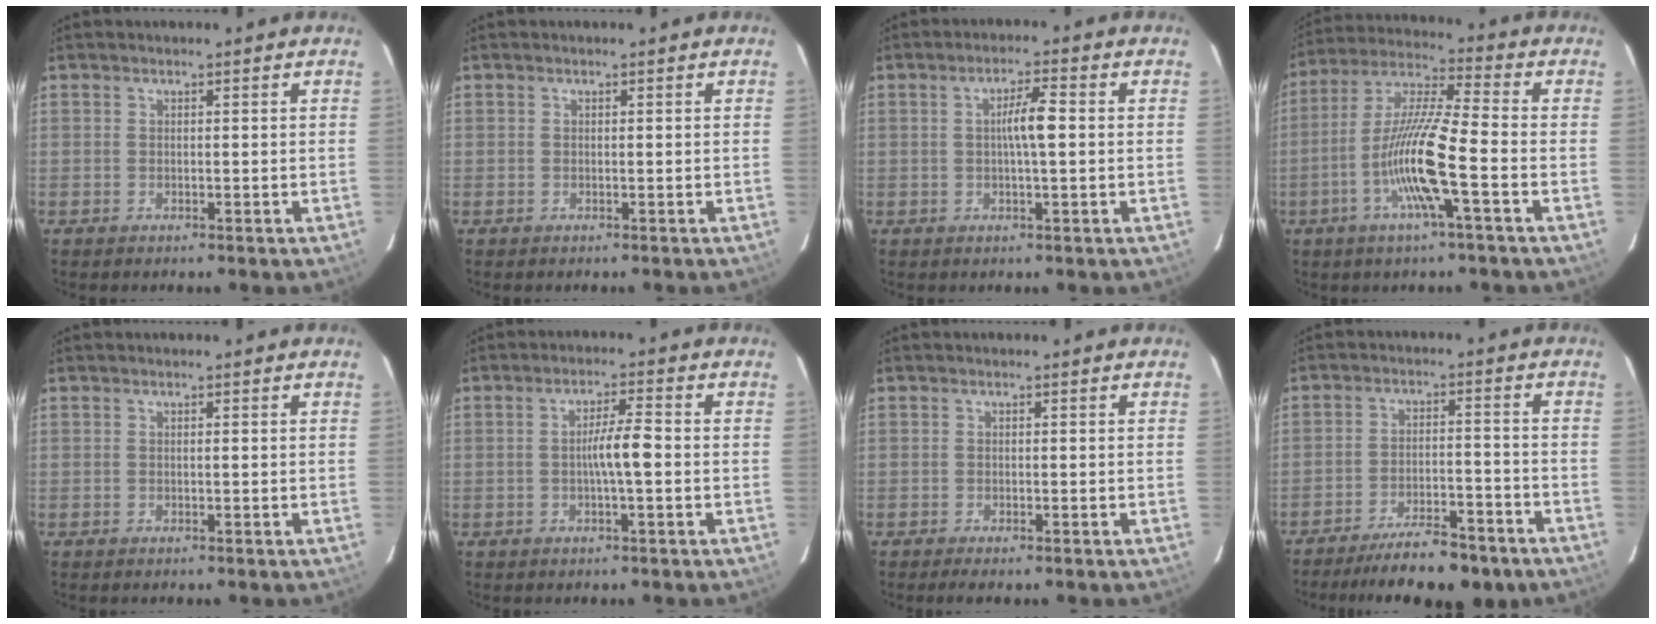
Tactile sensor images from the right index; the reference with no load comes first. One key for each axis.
{"total": 0.0}
{"total": 4.3, "fx": 0.2, "fy": 0.3, "fz": 4.3, "tx": -0.077, "ty": 0.006, "tz": 0.002}
{"total": 13.0, "fx": -4.0, "fy": 0.2, "fz": 12.3, "tx": -0.247, "ty": 0.002, "tz": -0.082}
{"total": 0.0}
{"total": 4.6, "fx": -0.6, "fy": 0.1, "fz": 4.5, "tx": -0.079, "ty": 0.009, "tz": -0.010}
{"total": 2.0, "fx": -1.5, "fy": 0.3, "fz": 1.3, "tx": -0.016, "ty": -0.006, "tz": -0.019}
{"total": 12.2, "fx": -10.2, "fy": 2.6, "fz": 6.2, "tx": -0.088, "ty": 0.002, "tz": -0.155}